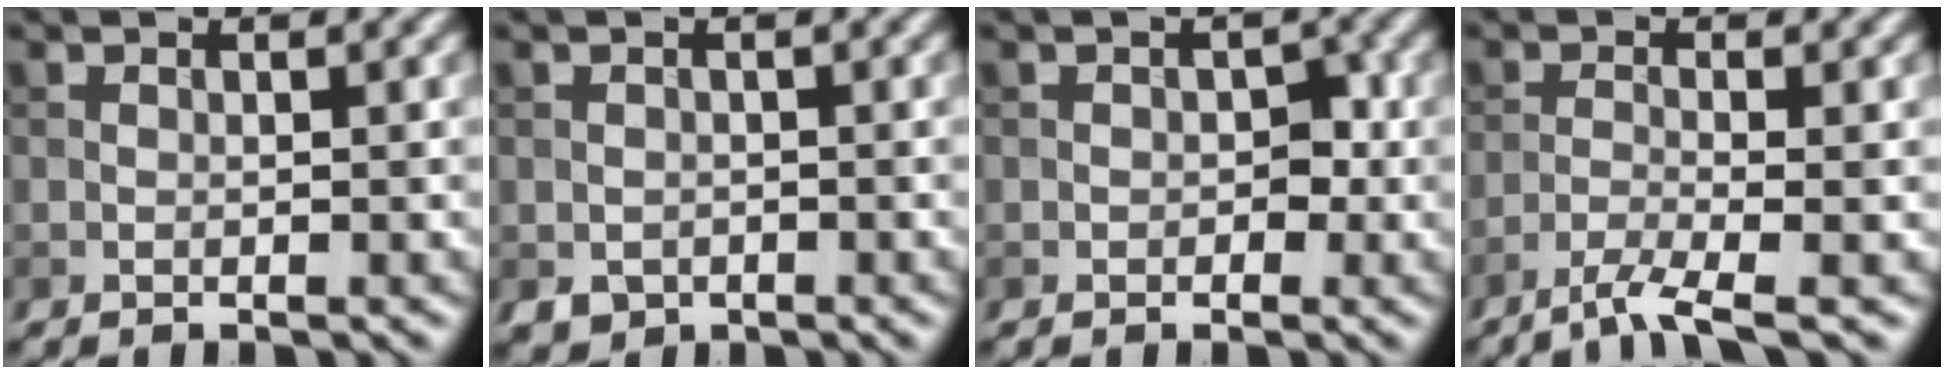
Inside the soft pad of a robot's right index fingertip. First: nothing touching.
{"total": 1.4, "force": [-0.6, 1.3, 0.4], "torque": [-0.006, -0.007, -0.011]}
{"total": 1.5, "force": [-0.3, 1.2, 0.8], "torque": [-0.004, 0.002, -0.005]}
{"total": 3.4, "force": [-2.3, 0.3, 2.4], "torque": [-0.043, 0.000, -0.059]}